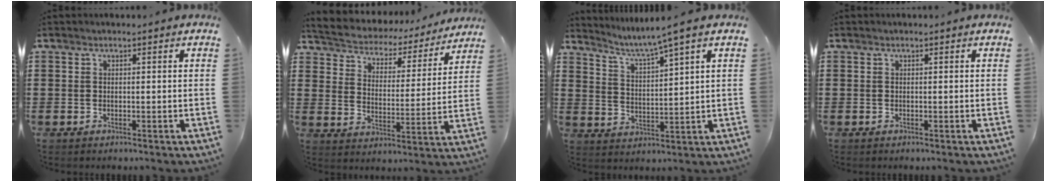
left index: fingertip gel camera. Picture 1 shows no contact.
{"total": 3.8, "force": [3.7, 0.8, -0.1], "torque": [-0.025, -0.031, 0.055]}
{"total": 4.2, "force": [3.2, -1.0, 2.4], "torque": [-0.061, -0.025, 0.047]}
{"total": 0.0}